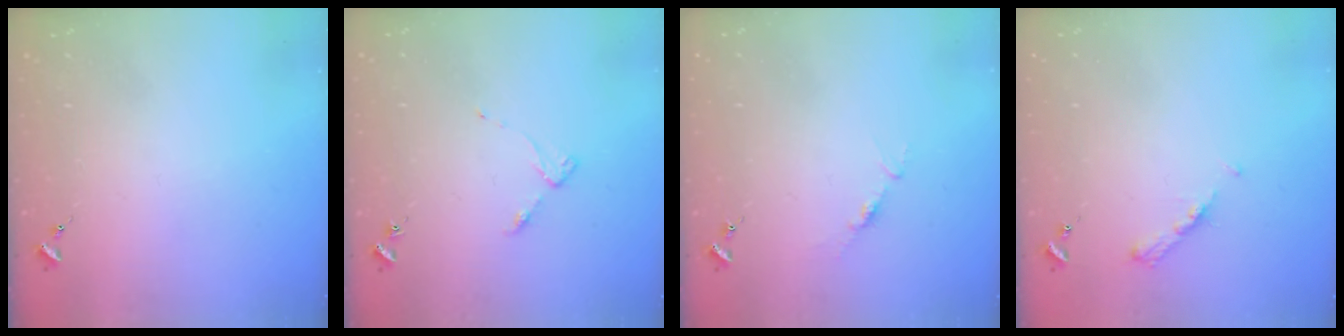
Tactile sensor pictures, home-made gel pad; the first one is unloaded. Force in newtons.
{"total": 3.3, "press": 3.3, "slide": 0.4}
{"total": 3.4, "press": 3.4, "slide": 0.4}
{"total": 4.9, "press": 4.9, "slide": 0.6}